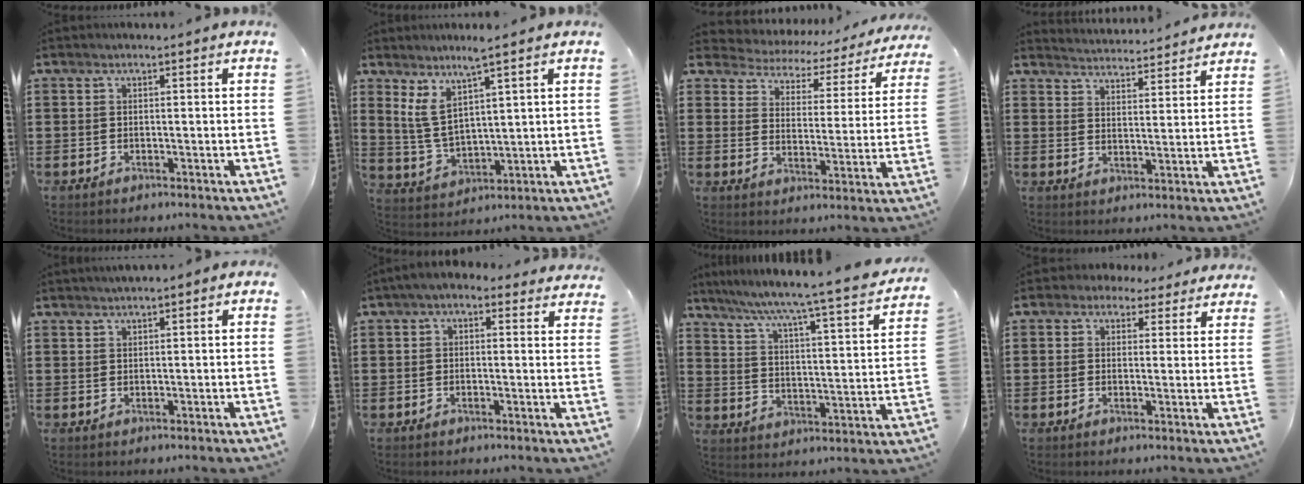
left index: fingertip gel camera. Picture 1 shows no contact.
{"total": 6.4, "force": [3.6, 1.5, 5.0], "torque": [-0.116, -0.011, 0.060]}
{"total": 2.7, "force": [2.6, 0.9, -0.2], "torque": [-0.021, -0.026, 0.033]}
{"total": 3.7, "force": [3.7, -0.4, -0.5], "torque": [-0.005, -0.026, 0.064]}
{"total": 0.5, "force": [0.1, 0.2, 0.4], "torque": [-0.009, 0.001, 0.002]}
{"total": 1.6, "force": [0.1, 1.2, 1.0], "torque": [-0.024, 0.009, -0.002]}
{"total": 5.0, "force": [4.3, -1.2, 2.2], "torque": [-0.065, -0.050, 0.058]}
{"total": 2.3, "force": [1.5, 1.7, 0.4], "torque": [-0.017, 0.010, 0.026]}